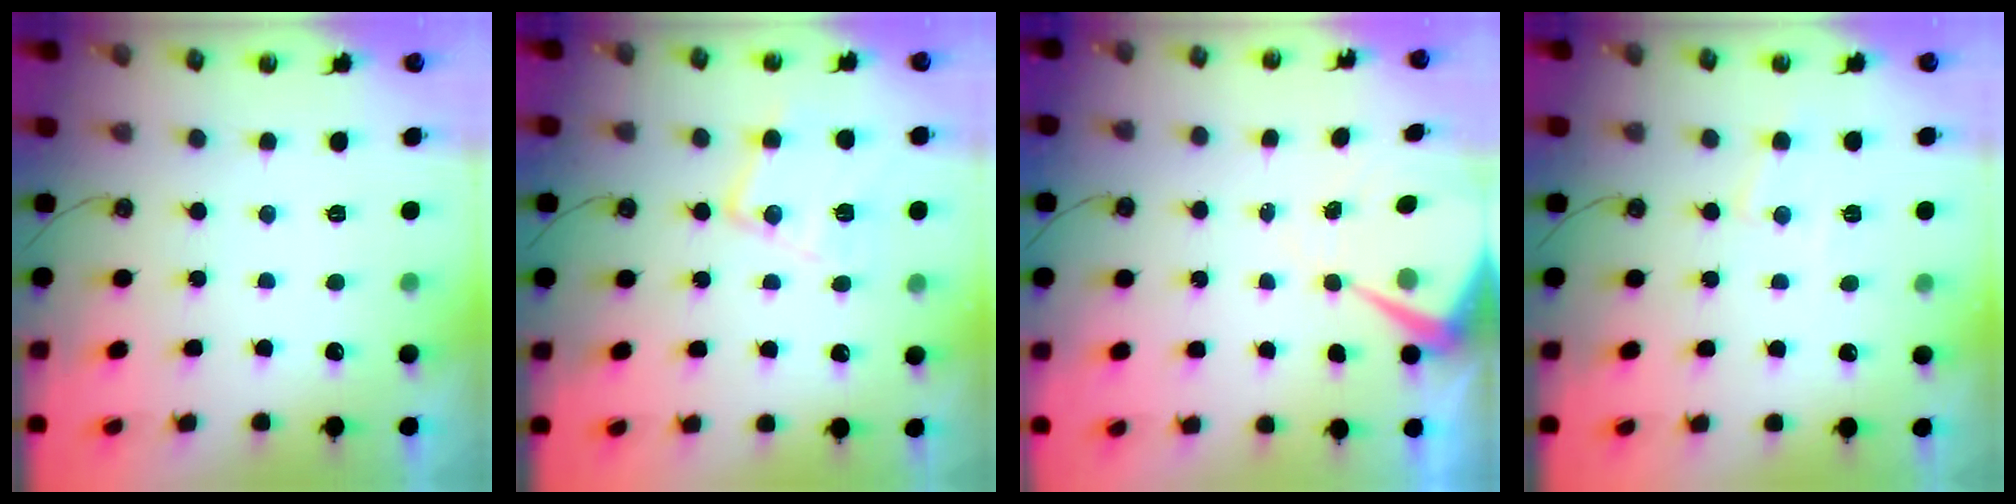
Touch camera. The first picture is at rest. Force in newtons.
{"total": 14.0, "press": 13.9, "slide": 1.1}
{"total": 7.8, "press": 7.8, "slide": 0.7}
{"total": 6.2, "press": 6.1, "slide": 0.8}